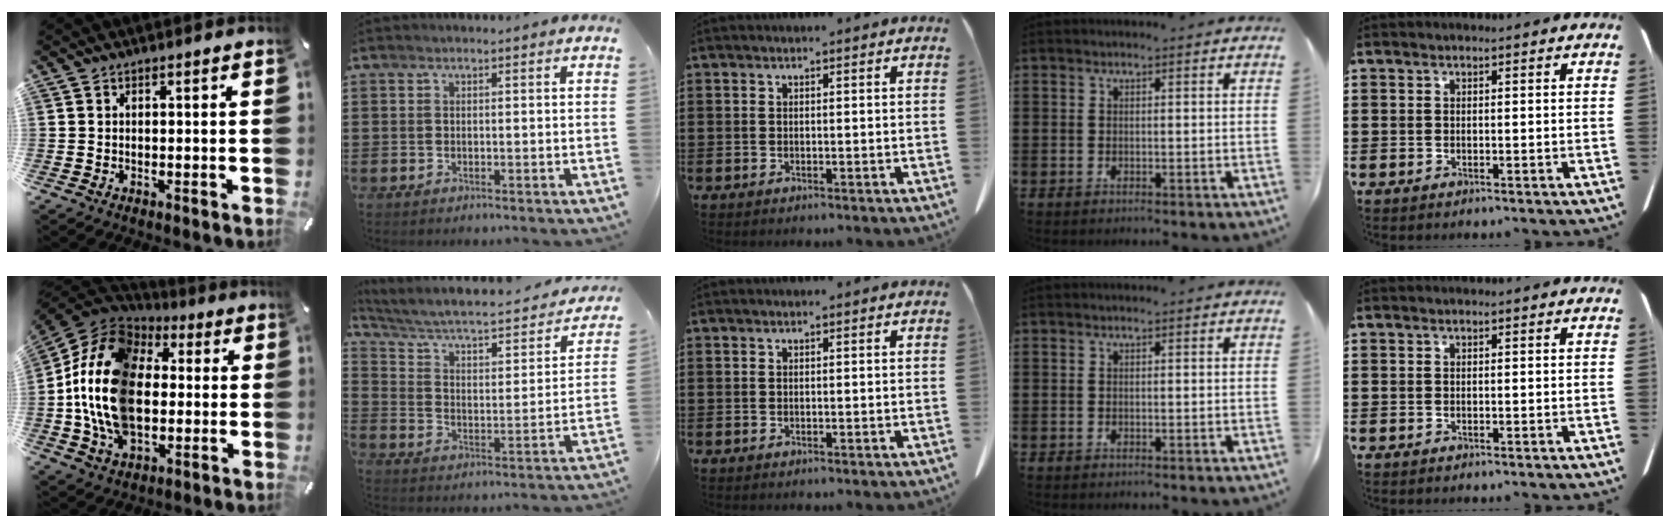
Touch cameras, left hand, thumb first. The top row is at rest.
{"thumb": {"total": 21.1, "force": [-2.0, 15.1, 14.7], "torque": [-0.324, 0.019, -0.042]}, "index": {"total": 4.8, "force": [3.7, 1.4, 2.8], "torque": [-0.073, -0.034, 0.053]}}